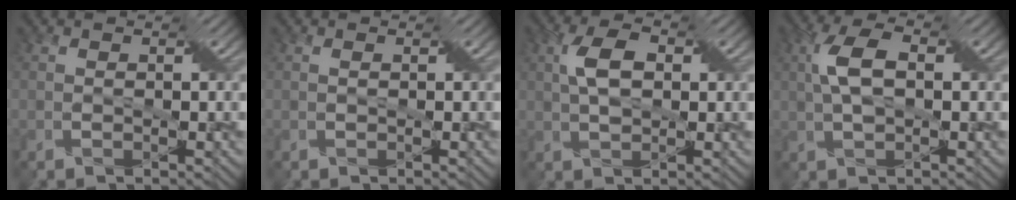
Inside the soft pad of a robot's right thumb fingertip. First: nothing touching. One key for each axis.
{"total": 0.0}
{"total": 5.3, "fx": 1.2, "fy": 2.8, "fz": 4.3, "tx": -0.091, "ty": 0.008, "tz": 0.020}
{"total": 5.8, "fx": 1.1, "fy": 2.7, "fz": 5.0, "tx": -0.114, "ty": 0.014, "tz": 0.016}